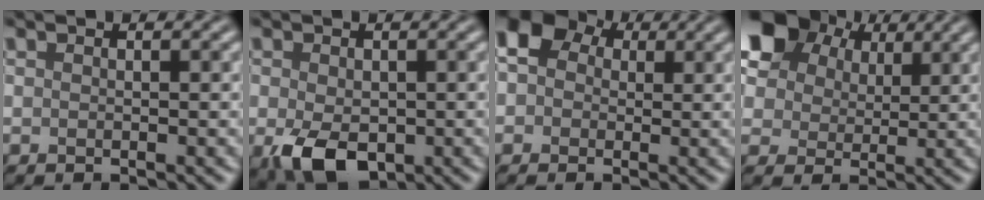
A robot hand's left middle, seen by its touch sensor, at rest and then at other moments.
{"total": 5.7, "force": [-1.7, 3.6, 4.1], "torque": [-0.084, -0.020, -0.023]}
{"total": 6.4, "force": [1.8, 5.2, 3.3], "torque": [-0.044, 0.033, -0.017]}
{"total": 8.5, "force": [4.6, 6.0, 3.9], "torque": [-0.101, 0.016, 0.078]}